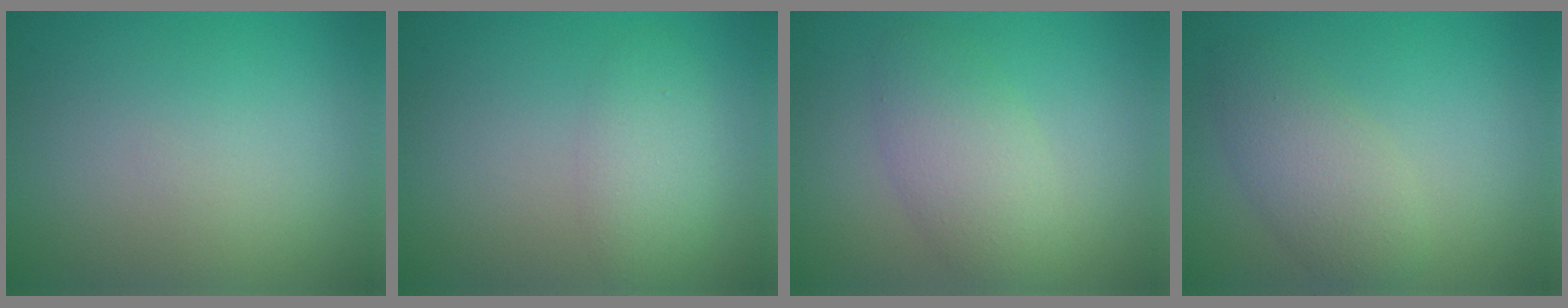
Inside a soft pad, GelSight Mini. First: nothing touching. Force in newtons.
{"total": 2.8, "press": 2.8, "slide": 0.1}
{"total": 3.9, "press": 3.9, "slide": 0.2}
{"total": 3.5, "press": 3.5, "slide": 0.2}